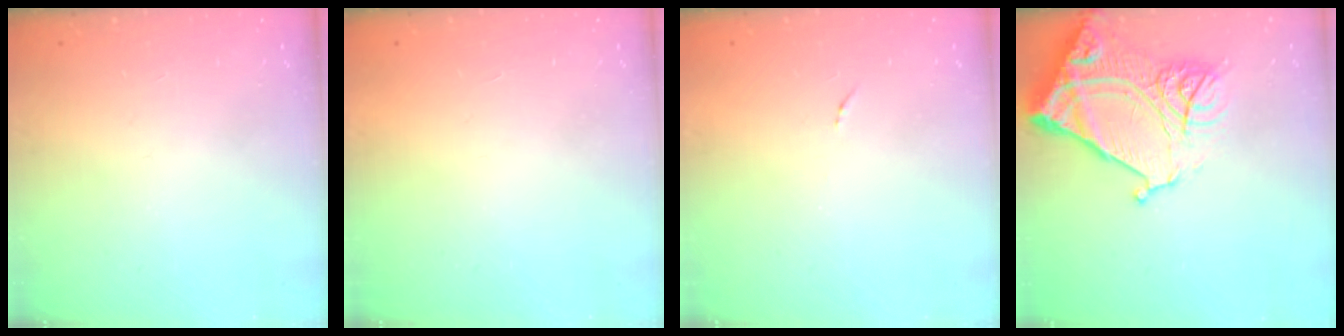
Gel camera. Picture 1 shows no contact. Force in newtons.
{"total": 1.7, "press": 1.6, "slide": 0.1}
{"total": 4.2, "press": 4.2, "slide": 0.3}
{"total": 18.5, "press": 18.4, "slide": 1.9}